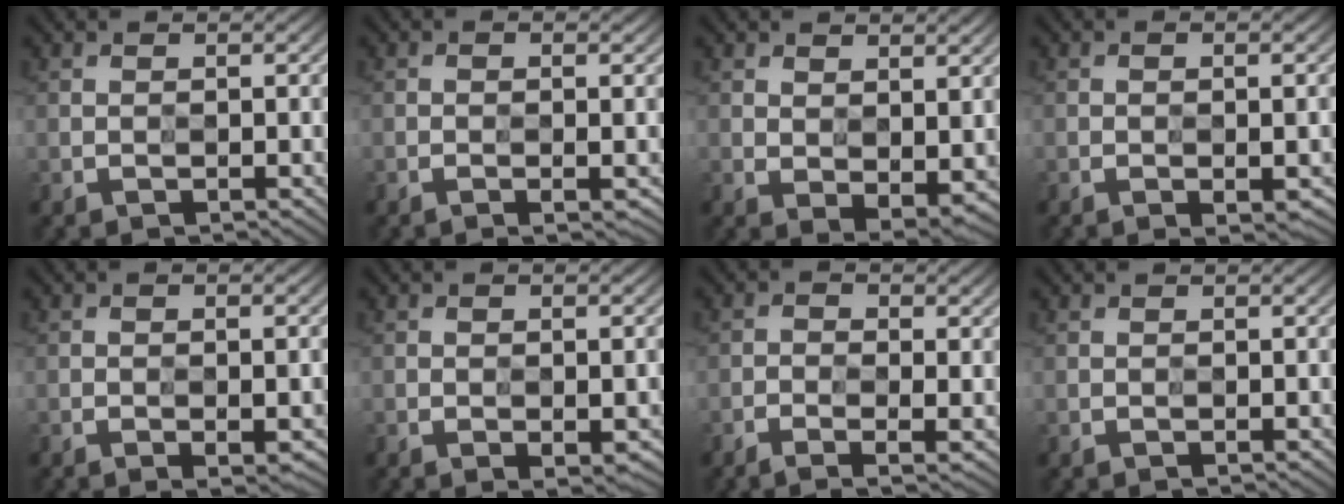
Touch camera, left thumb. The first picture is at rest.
{"total": 1.9, "force": [-0.8, 0.2, 1.8], "torque": [-0.029, -0.003, -0.012]}
{"total": 4.3, "force": [1.5, 2.8, 3.0], "torque": [-0.051, -0.008, 0.034]}
{"total": 2.6, "force": [-1.3, 0.7, 2.2], "torque": [-0.033, -0.005, -0.017]}
{"total": 3.3, "force": [-1.8, 0.9, 2.7], "torque": [-0.040, -0.006, -0.021]}
{"total": 2.9, "force": [-1.4, 1.1, 2.3], "torque": [-0.035, -0.006, -0.018]}
{"total": 4.1, "force": [-2.0, 1.6, 3.1], "torque": [-0.053, -0.005, -0.038]}
{"total": 0.0}